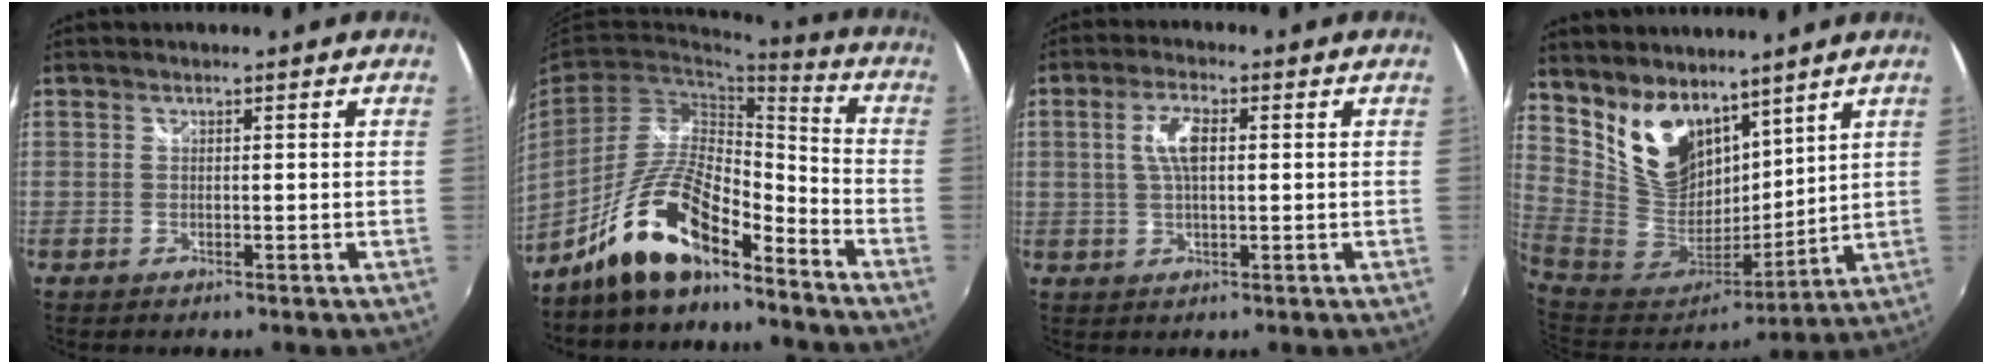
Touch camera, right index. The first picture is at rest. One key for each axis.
{"total": 14.6, "fx": -10.9, "fy": 3.8, "fz": 8.9, "tx": -0.184, "ty": 0.004, "tz": -0.203}
{"total": 5.2, "fx": 0.8, "fy": 1.8, "fz": 4.8, "tx": -0.094, "ty": 0.007, "tz": 0.016}
{"total": 16.6, "fx": 11.5, "fy": 9.4, "fz": 7.2, "tx": -0.160, "ty": 0.010, "tz": 0.242}